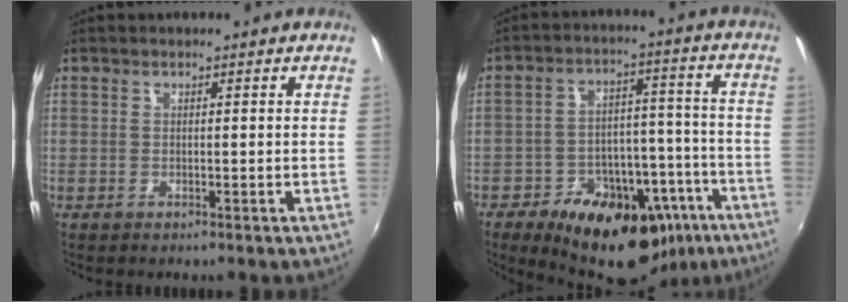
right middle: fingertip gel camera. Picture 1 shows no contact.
{"total": 22.8, "force": [-14.2, 12.9, 12.3], "torque": [-0.208, 0.023, -0.181]}